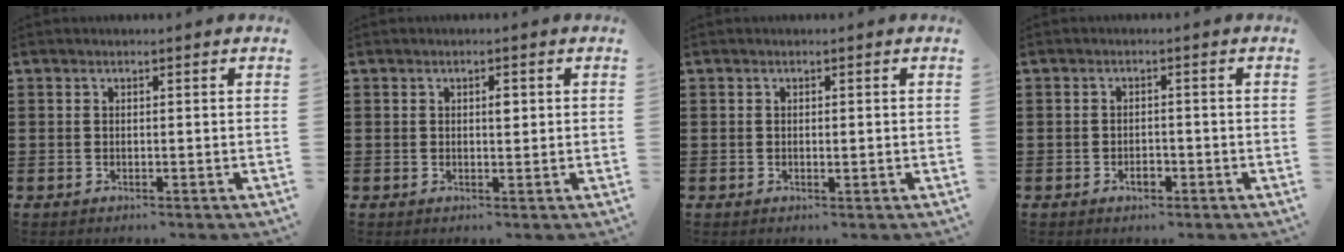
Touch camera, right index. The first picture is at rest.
{"total": 1.9, "force": [0.4, 0.8, 1.7], "torque": [-0.027, 0.003, 0.003]}
{"total": 0.5, "force": [0.0, 0.2, 0.5], "torque": [-0.010, 0.000, 0.001]}
{"total": 1.9, "force": [-1.0, 1.0, 1.3], "torque": [-0.027, 0.003, -0.021]}